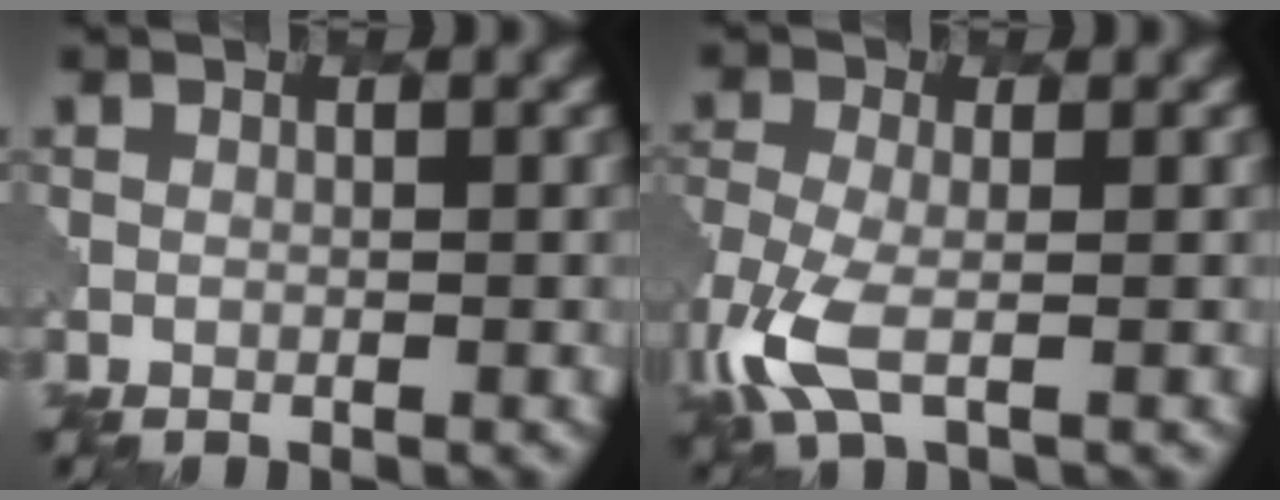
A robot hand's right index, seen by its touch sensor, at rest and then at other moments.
{"total": 5.3, "force": [-2.3, 2.3, 4.2], "torque": [-0.112, -0.010, -0.058]}